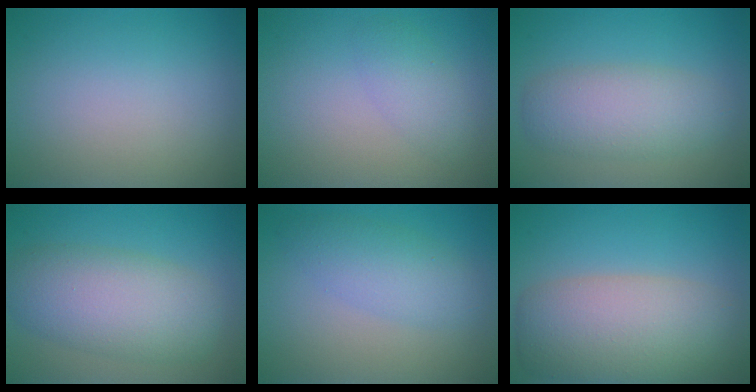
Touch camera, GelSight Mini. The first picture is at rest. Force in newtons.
{"total": 2.1, "press": 2.1, "slide": 0.1}
{"total": 4.5, "press": 4.5, "slide": 0.4}
{"total": 6.8, "press": 6.8, "slide": 0.3}
{"total": 3.4, "press": 3.4, "slide": 0.1}
{"total": 8.1, "press": 8.1, "slide": 0.5}